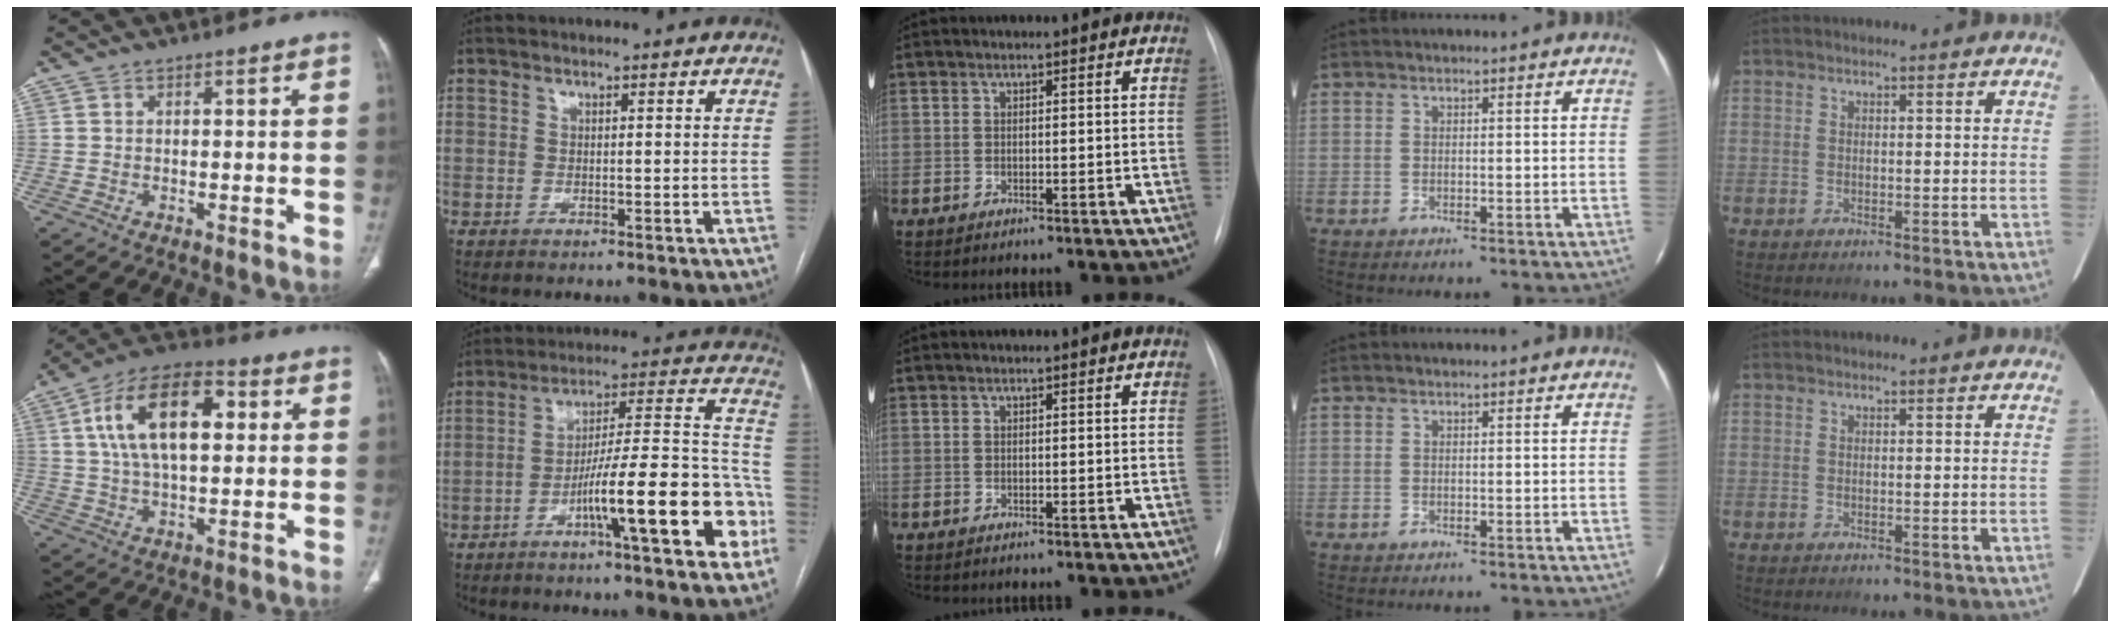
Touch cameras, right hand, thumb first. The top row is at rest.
{"thumb": {"total": 17.3, "force": [4.0, 8.9, 14.3], "torque": [-0.241, 0.018, 0.064]}, "index": {"total": 18.4, "force": [-7.6, 1.9, 16.7], "torque": [-0.232, 0.021, -0.115]}}